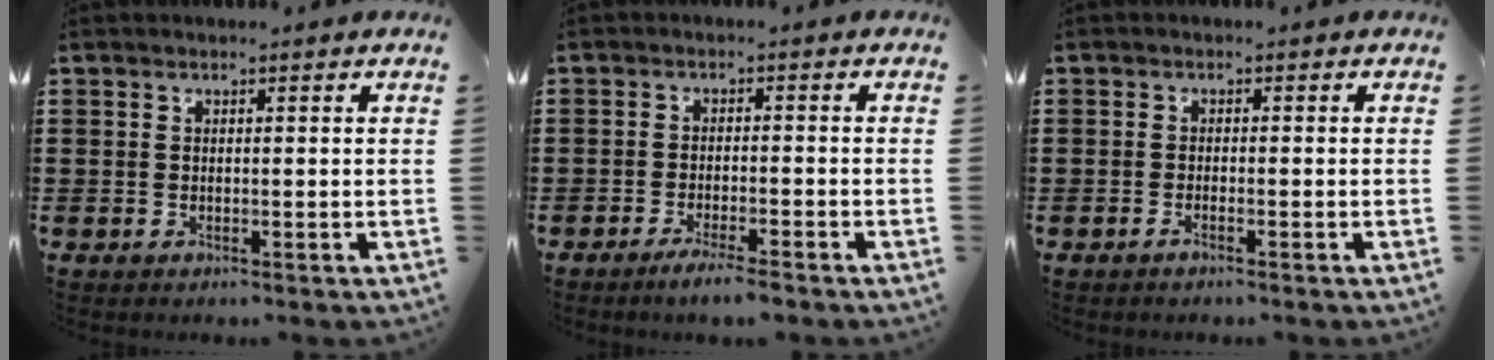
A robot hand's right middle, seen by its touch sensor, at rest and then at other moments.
{"total": 3.1, "force": [-2.5, -0.1, 1.8], "torque": [-0.028, -0.001, -0.044]}
{"total": 0.8, "force": [-0.6, 0.0, 0.6], "torque": [-0.010, -0.003, -0.011]}